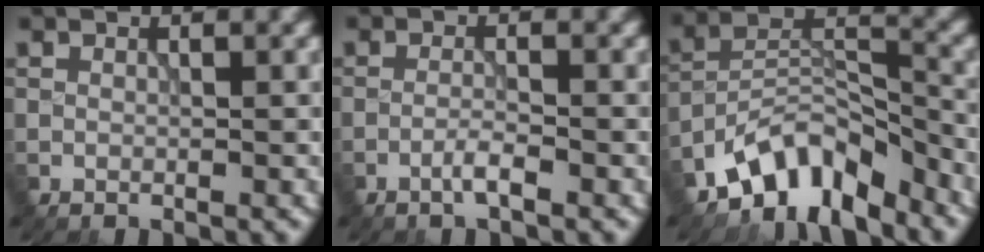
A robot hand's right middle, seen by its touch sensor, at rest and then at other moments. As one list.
[{"total": 1.6, "force": [-1.0, 0.1, 1.2], "torque": [-0.022, 0.005, -0.023]}, {"total": 7.4, "force": [-6.0, 2.9, 3.2], "torque": [-0.040, 0.002, -0.122]}]